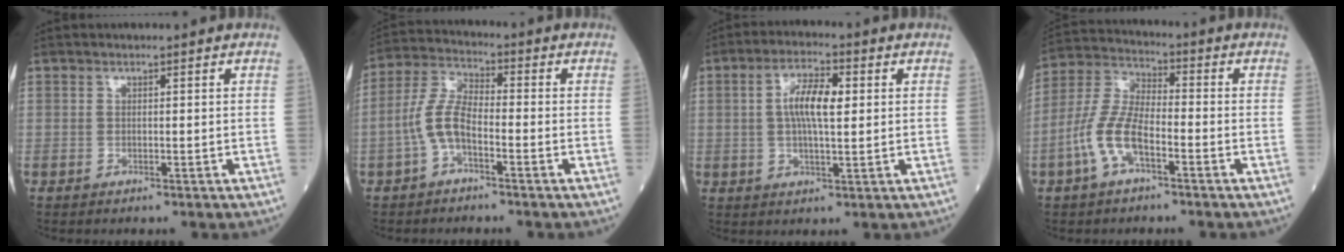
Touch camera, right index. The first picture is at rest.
{"total": 6.3, "force": [-2.2, 2.4, 5.4], "torque": [-0.123, 0.012, -0.047]}
{"total": 7.1, "force": [1.3, 1.9, 6.7], "torque": [-0.130, 0.013, 0.024]}
{"total": 8.9, "force": [-3.6, 3.5, 7.3], "torque": [-0.173, 0.012, -0.072]}